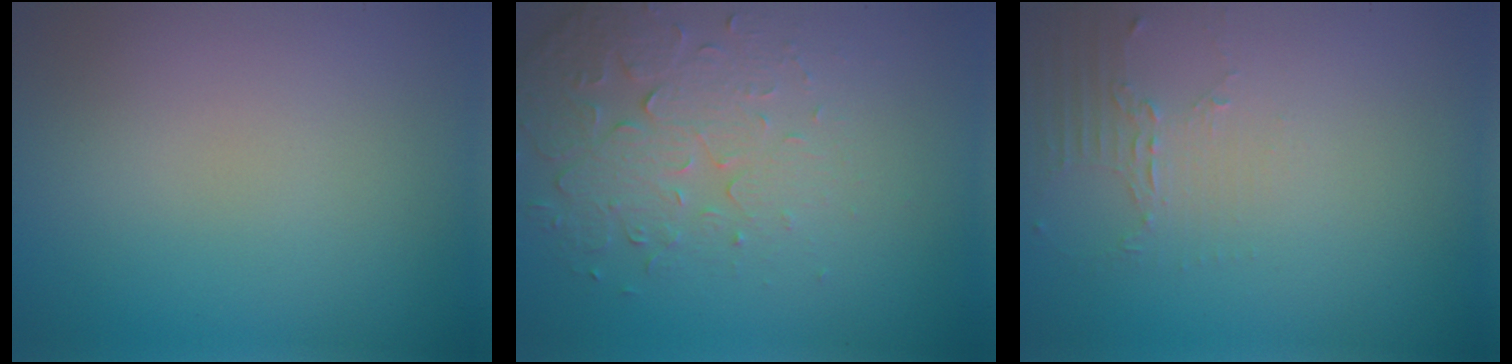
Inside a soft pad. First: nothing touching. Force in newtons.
{"total": 5.0, "press": 3.3, "slide": 3.7}
{"total": 2.1, "press": 1.5, "slide": 1.5}